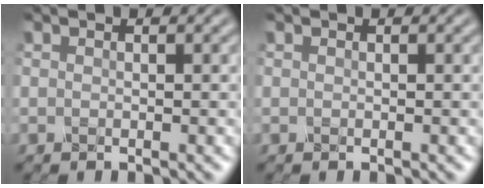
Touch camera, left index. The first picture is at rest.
{"total": 0.0}